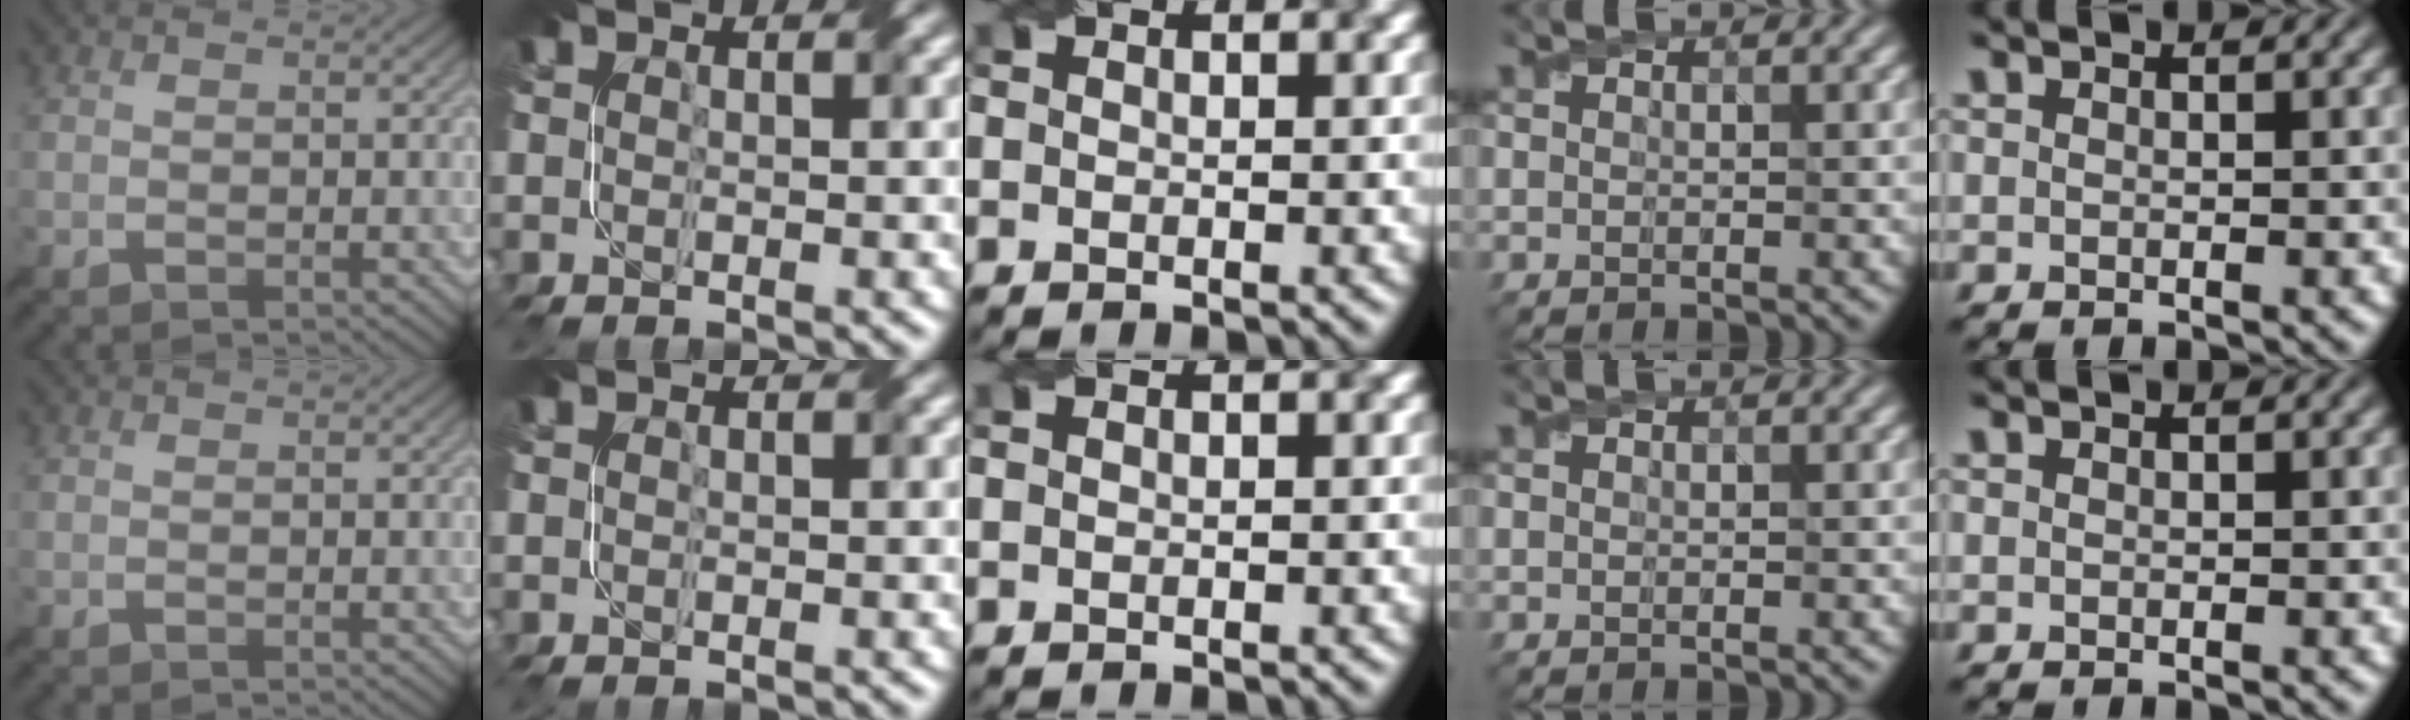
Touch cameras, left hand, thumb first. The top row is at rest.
{}